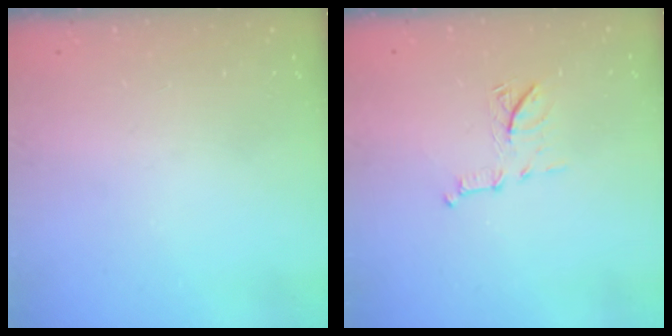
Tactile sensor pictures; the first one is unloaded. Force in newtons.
{"total": 8.6, "press": 8.5, "slide": 1.1}